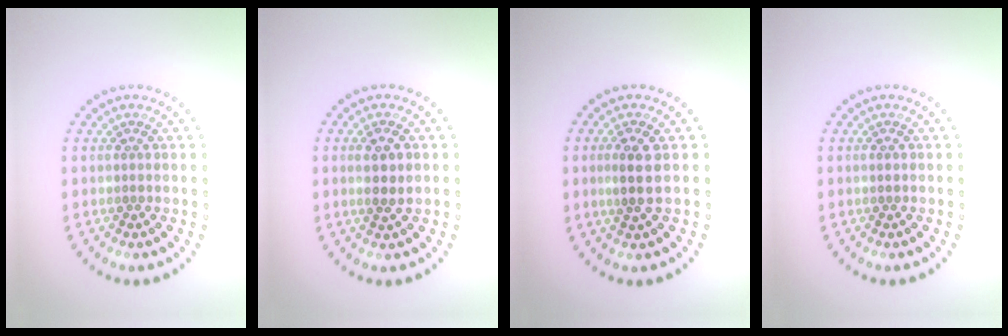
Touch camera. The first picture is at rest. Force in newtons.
{"total": 2.2, "press": 2.1, "slide": 0.6}
{"total": 2.4, "press": 2.2, "slide": 1.0}
{"total": 0.6, "press": 0.5, "slide": 0.2}